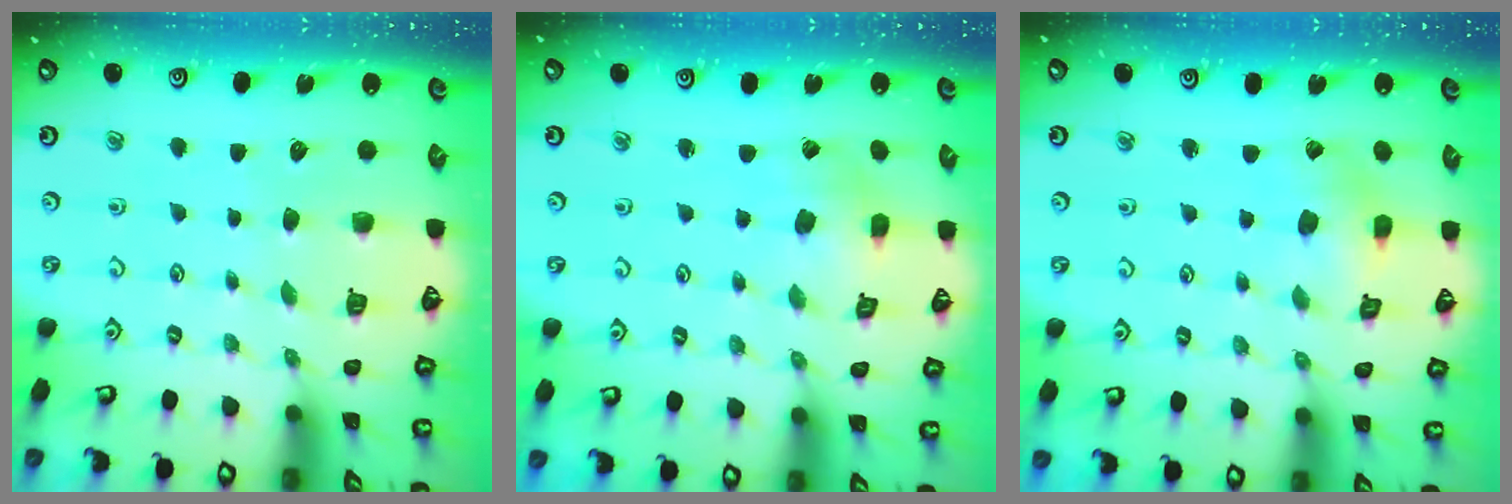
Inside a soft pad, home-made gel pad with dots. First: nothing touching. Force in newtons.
{"total": 2.7, "press": 2.6, "slide": 0.3}
{"total": 2.5, "press": 2.5, "slide": 0.4}